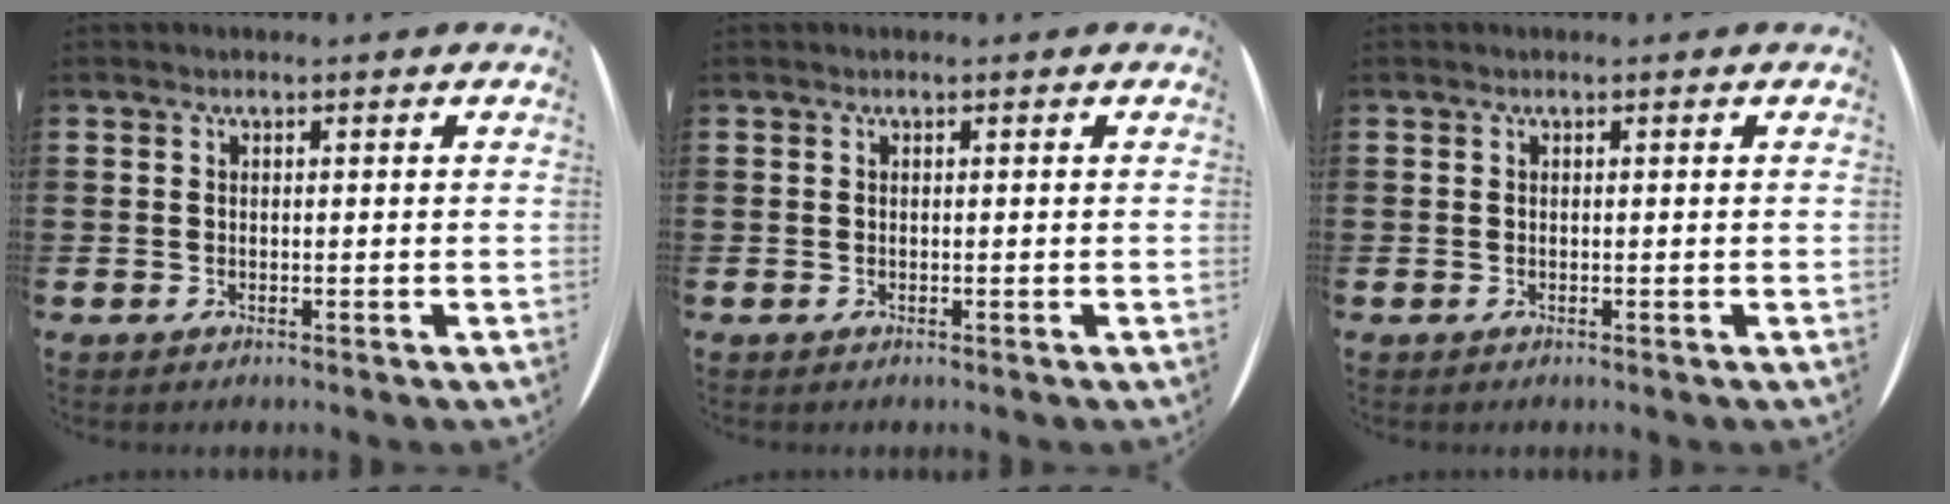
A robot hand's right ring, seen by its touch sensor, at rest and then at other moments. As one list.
[{"total": 0.0}, {"total": 0.0}]